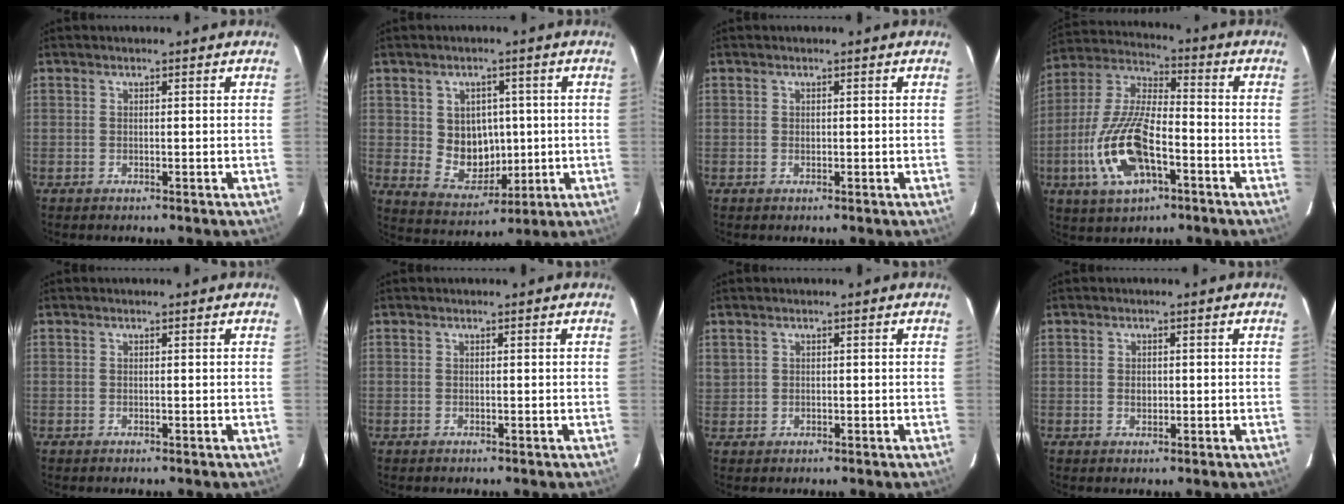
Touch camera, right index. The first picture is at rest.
{"total": 8.7, "force": [0.5, 7.7, 3.9], "torque": [-0.076, 0.000, 0.031]}
{"total": 0.6, "force": [0.0, 0.5, 0.1], "torque": [0.001, 0.000, 0.002]}
{"total": 16.8, "force": [-5.9, 7.0, 14.1], "torque": [-0.305, -0.006, -0.110]}
{"total": 0.0}
{"total": 0.0}
{"total": 1.7, "force": [0.7, 1.5, 0.3], "torque": [0.000, 0.006, 0.017]}
{"total": 1.5, "force": [-0.1, 1.3, 0.8], "torque": [-0.010, 0.000, 0.000]}